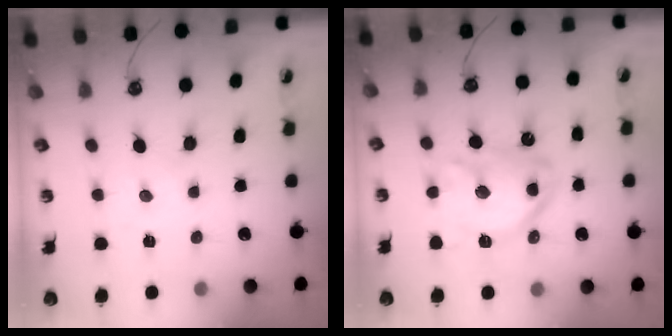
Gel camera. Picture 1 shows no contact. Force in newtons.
{"total": 16.6, "press": 16.5, "slide": 1.4}